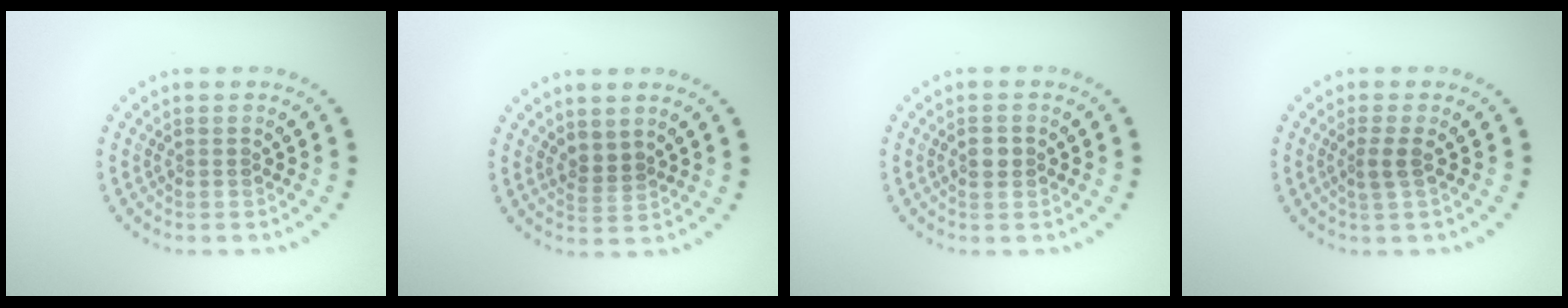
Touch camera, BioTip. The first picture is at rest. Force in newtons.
{"total": 1.5, "press": 1.2, "slide": 1.0}
{"total": 1.6, "press": 1.6, "slide": 0.2}
{"total": 1.4, "press": 1.1, "slide": 0.8}